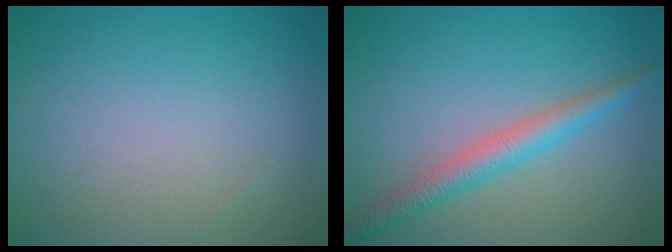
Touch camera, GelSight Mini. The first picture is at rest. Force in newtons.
{"total": 3.2, "press": 3.2, "slide": 0.1}